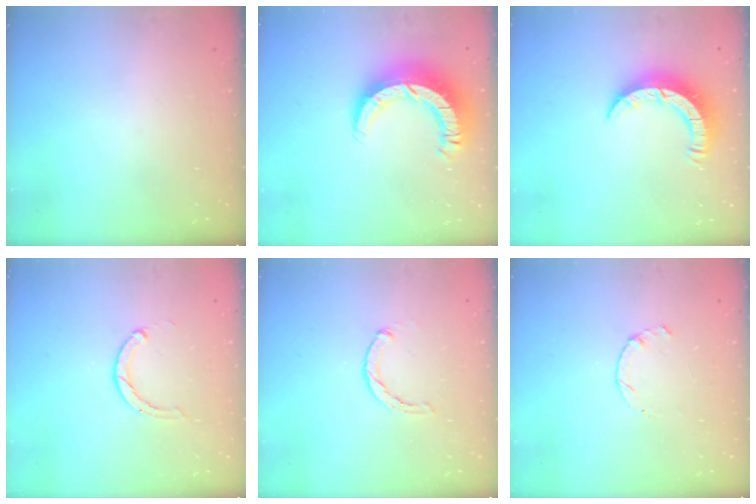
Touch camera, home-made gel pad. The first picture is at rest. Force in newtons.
{"total": 11.5, "press": 11.5, "slide": 1.1}
{"total": 7.8, "press": 7.7, "slide": 0.8}
{"total": 2.3, "press": 2.3, "slide": 0.4}
{"total": 1.1, "press": 1.1, "slide": 0.2}
{"total": 1.3, "press": 1.2, "slide": 0.4}